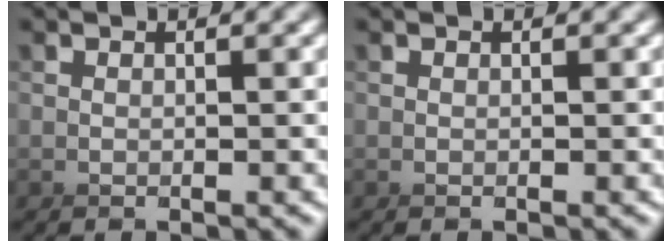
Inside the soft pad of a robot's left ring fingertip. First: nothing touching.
{"total": 0.0}